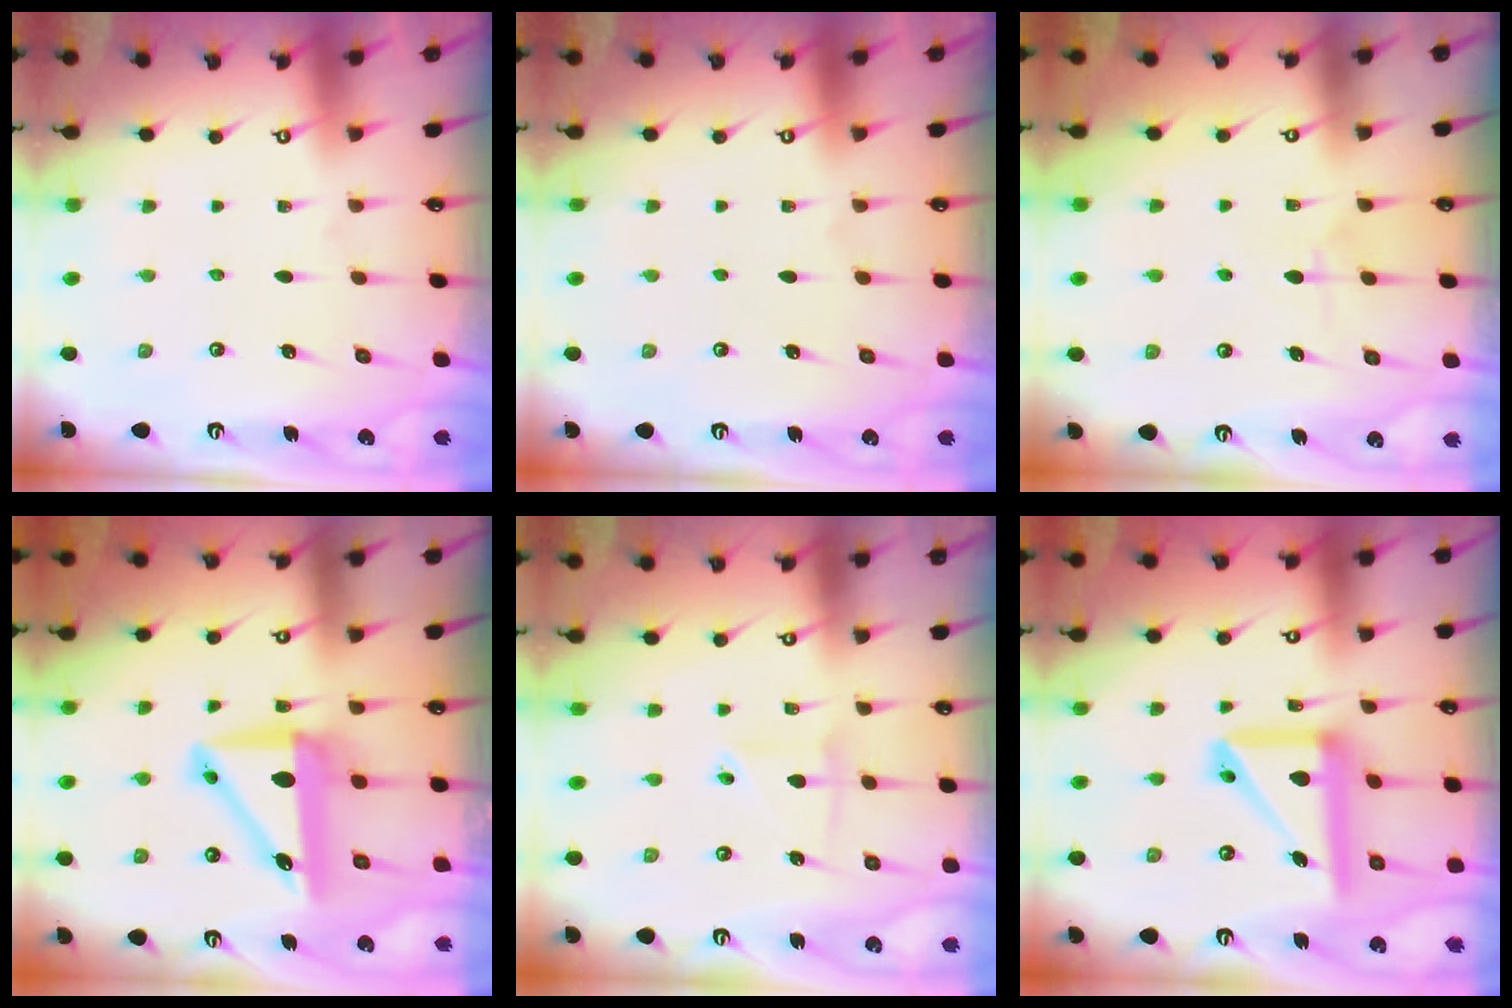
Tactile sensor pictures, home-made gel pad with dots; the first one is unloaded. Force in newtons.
{"total": 0.0}
{"total": 5.7, "press": 5.7, "slide": 0.8}
{"total": 10.0, "press": 9.7, "slide": 2.2}
{"total": 2.8, "press": 2.7, "slide": 0.6}
{"total": 14.8, "press": 14.6, "slide": 2.5}